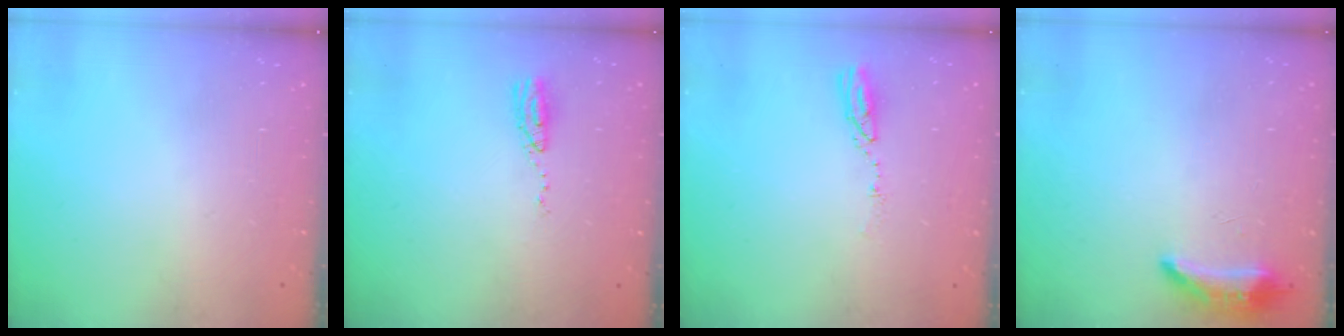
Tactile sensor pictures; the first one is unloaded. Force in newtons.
{"total": 5.0, "press": 4.7, "slide": 1.5}
{"total": 3.5, "press": 3.5, "slide": 0.3}
{"total": 8.7, "press": 8.5, "slide": 2.0}